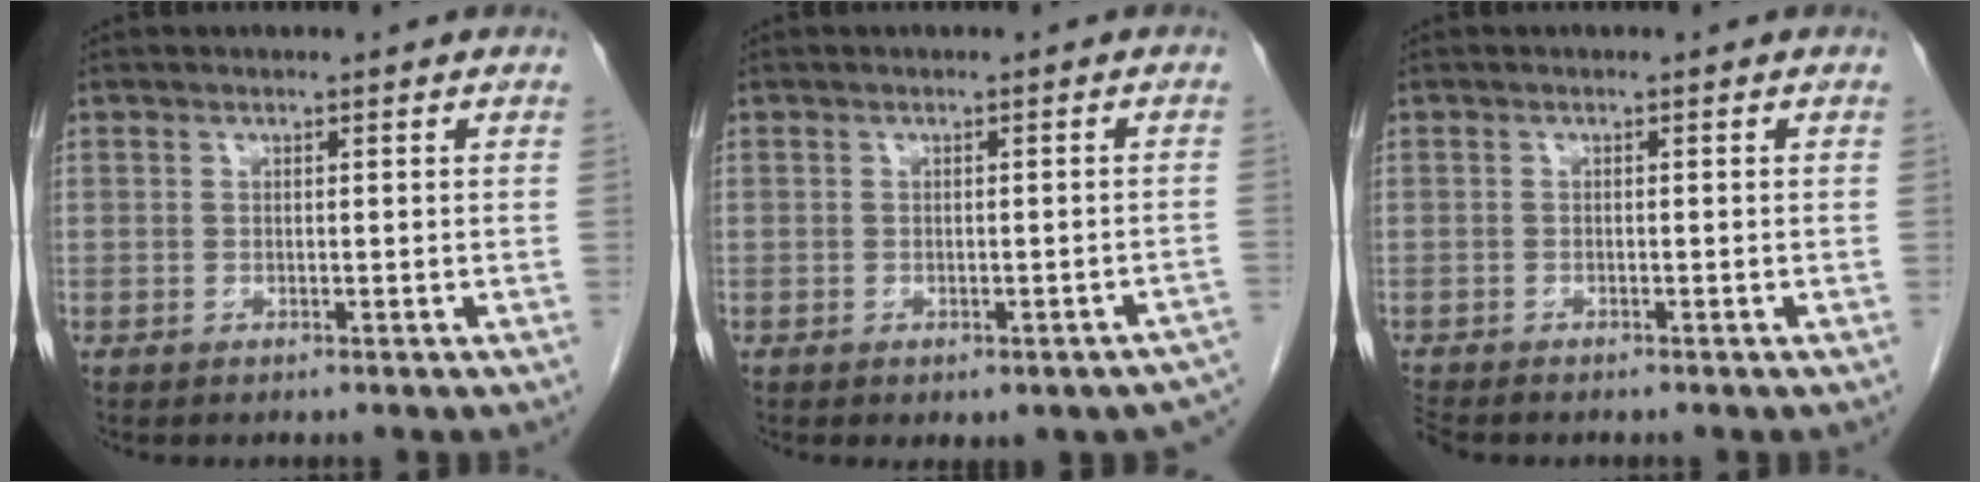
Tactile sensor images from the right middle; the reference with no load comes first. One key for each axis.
{"total": 7.1, "fx": -5.5, "fy": 2.6, "fz": 3.6, "tx": -0.032, "ty": 0.009, "tz": -0.057}
{"total": 2.1, "fx": -2.0, "fy": 0.3, "fz": 0.6, "tx": -0.015, "ty": -0.007, "tz": -0.033}